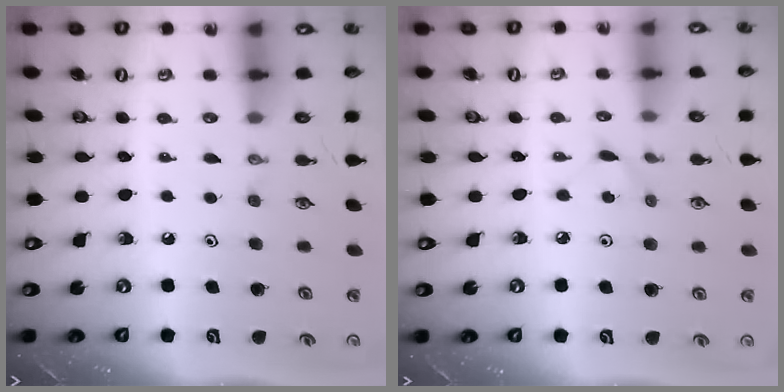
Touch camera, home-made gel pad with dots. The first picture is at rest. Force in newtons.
{"total": 2.7, "press": 2.7, "slide": 0.4}